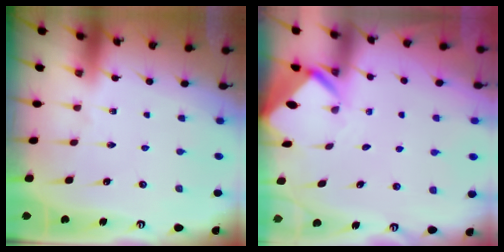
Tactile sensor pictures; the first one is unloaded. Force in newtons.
{"total": 3.1, "press": 3.1, "slide": 0.2}